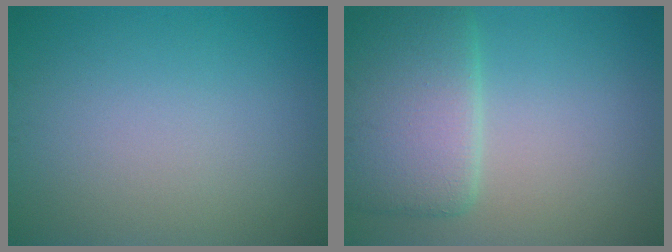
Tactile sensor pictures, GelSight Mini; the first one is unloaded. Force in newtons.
{"total": 6.8, "press": 6.8, "slide": 0.1}